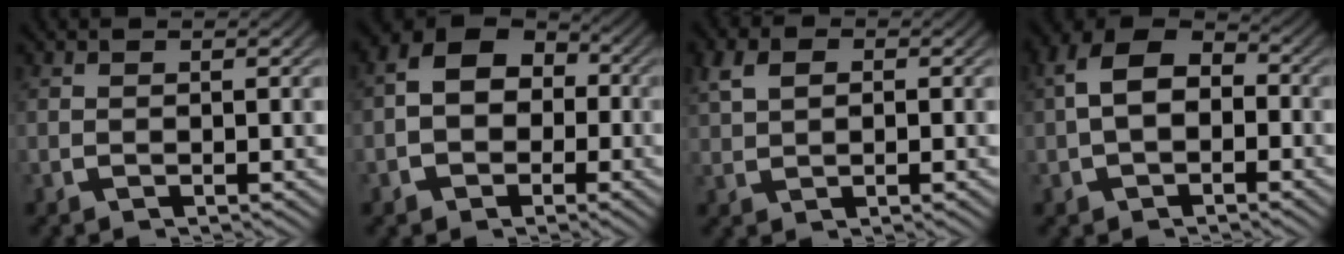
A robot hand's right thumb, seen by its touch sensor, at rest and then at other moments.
{"total": 7.7, "force": [0.6, 5.8, 5.1], "torque": [-0.095, 0.006, 0.006]}
{"total": 3.3, "force": [1.4, 2.2, 2.0], "torque": [-0.044, 0.002, 0.028]}
{"total": 7.5, "force": [1.0, 5.2, 5.3], "torque": [-0.105, -0.002, 0.020]}